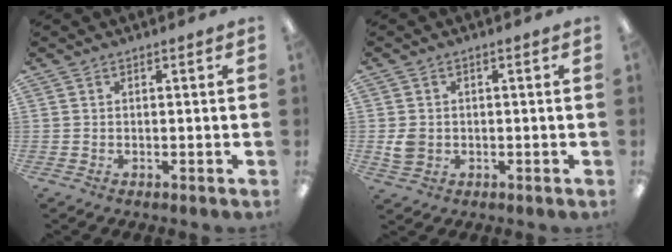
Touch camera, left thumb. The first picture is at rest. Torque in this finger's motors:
{"motor_torque": [-0.21, 0.23, -0.04, 0.00, 0.00]}